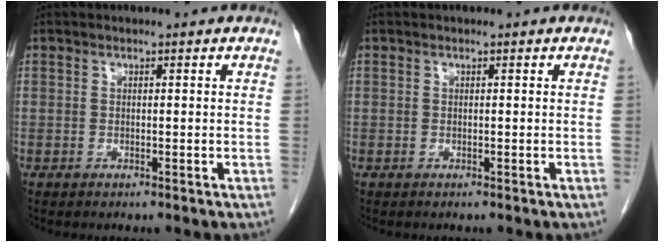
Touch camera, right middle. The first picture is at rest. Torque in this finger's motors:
{"motor_torque": [0.00, 0.00, 0.00, 0.00]}